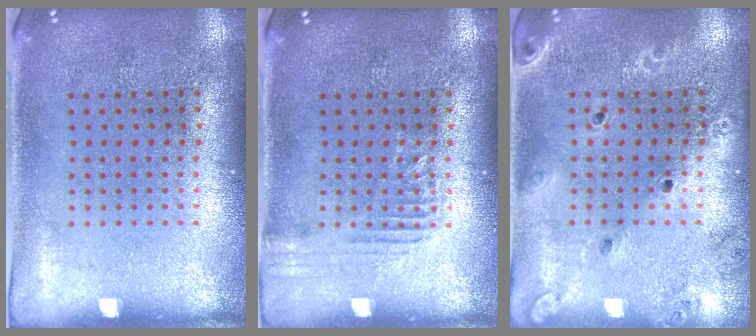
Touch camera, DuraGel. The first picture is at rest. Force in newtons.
{"total": 1.3, "press": 1.3, "slide": 0.2}
{"total": 1.7, "press": 1.7, "slide": 0.4}